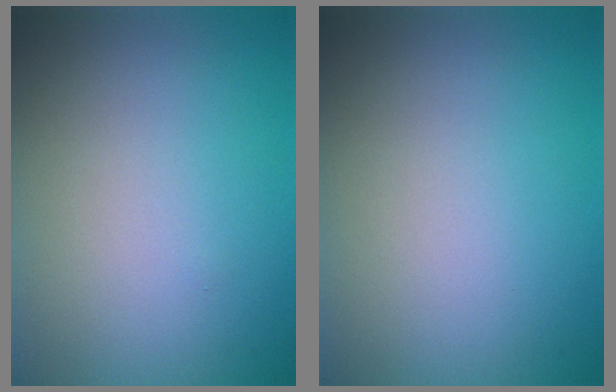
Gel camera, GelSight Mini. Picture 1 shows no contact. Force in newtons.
{"total": 0.0}